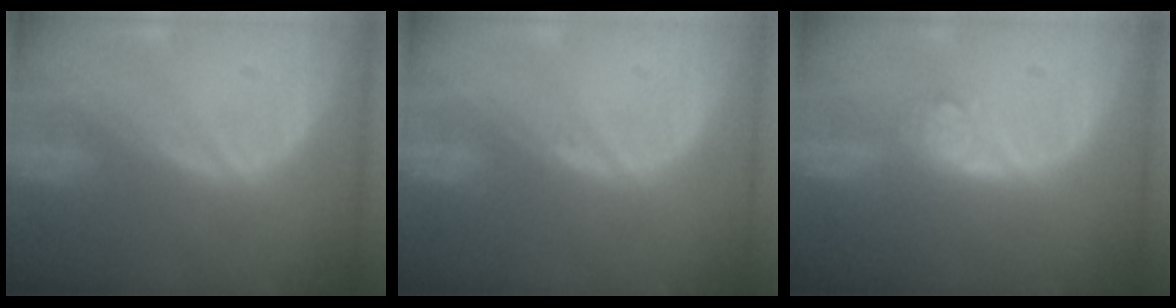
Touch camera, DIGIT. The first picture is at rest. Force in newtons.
{"total": 0.5, "press": 0.5, "slide": 0.2}
{"total": 3.9, "press": 3.5, "slide": 1.8}